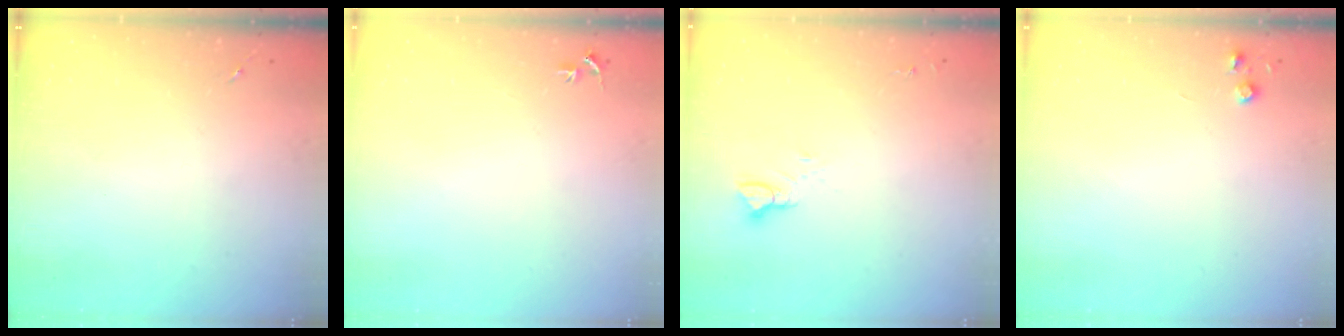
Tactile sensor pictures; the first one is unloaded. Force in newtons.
{"total": 3.1, "press": 3.1, "slide": 0.3}
{"total": 5.3, "press": 5.3, "slide": 0.5}
{"total": 3.8, "press": 3.7, "slide": 0.5}